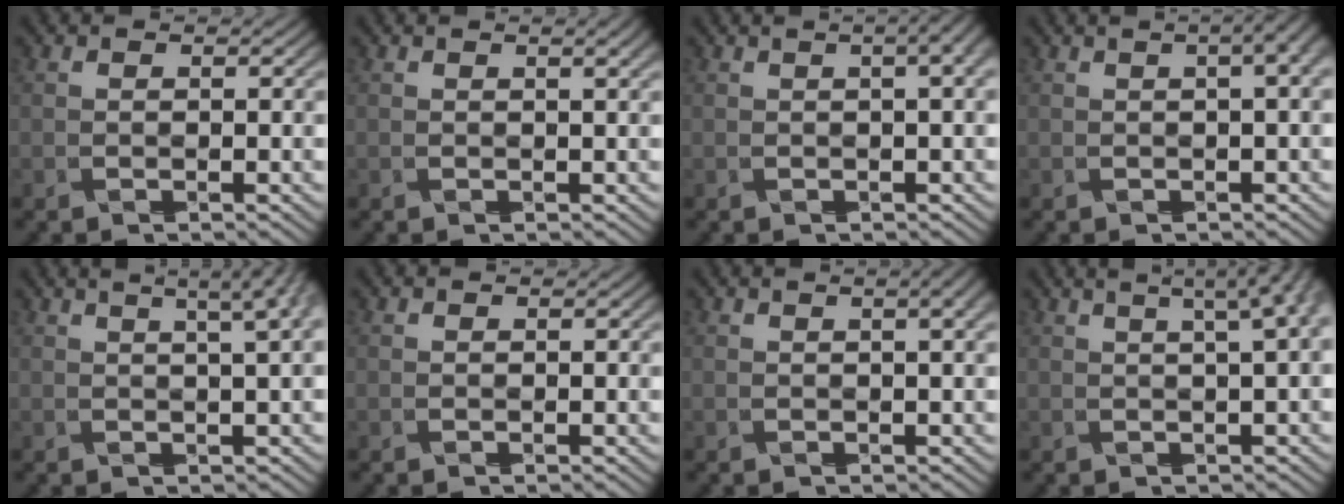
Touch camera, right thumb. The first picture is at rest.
{"total": 1.4, "force": [0.4, 0.5, 1.3], "torque": [-0.026, -0.001, 0.011]}
{"total": 4.0, "force": [0.8, 1.4, 3.6], "torque": [-0.055, 0.005, 0.022]}
{"total": 4.4, "force": [1.0, 1.6, 4.0], "torque": [-0.060, 0.005, 0.022]}
{"total": 5.5, "force": [2.5, 0.8, 4.8], "torque": [-0.059, 0.019, 0.031]}
{"total": 0.0}
{"total": 2.6, "force": [0.6, 0.9, 2.4], "torque": [-0.041, -0.001, 0.016]}
{"total": 6.5, "force": [2.0, 1.1, 6.0], "torque": [-0.079, 0.015, 0.027]}